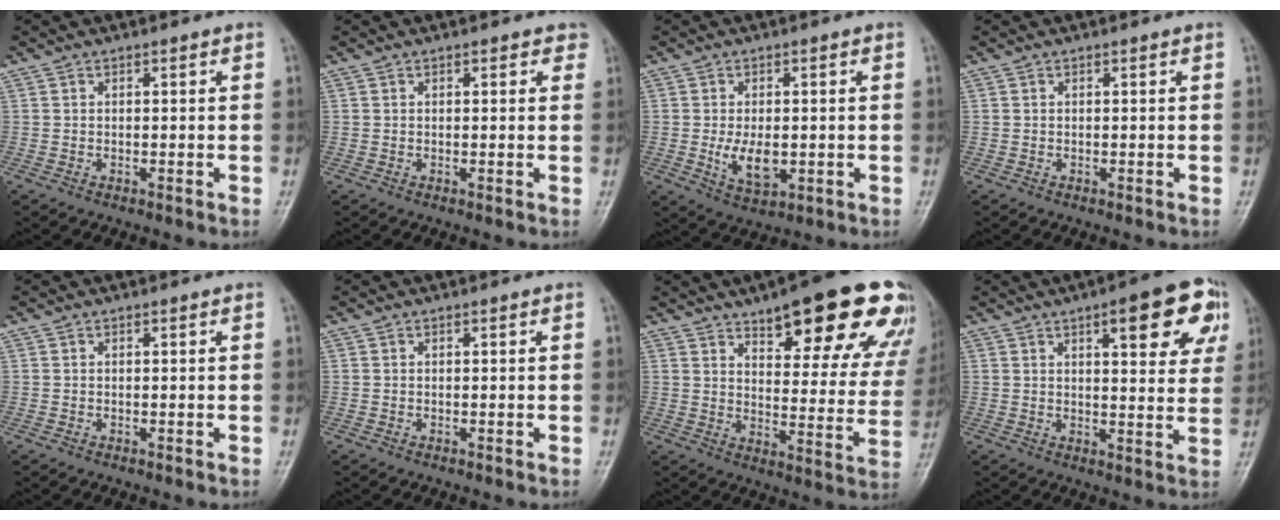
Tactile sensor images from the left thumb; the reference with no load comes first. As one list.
[{"total": 1.6, "force": [0.9, 1.0, 0.9], "torque": [0.008, 0.000, 0.005]}, {"total": 6.4, "force": [-0.8, 3.6, 5.2], "torque": [-0.082, -0.011, -0.008]}, {"total": 0.0}, {"total": 0.0}, {"total": 0.0}, {"total": 24.5, "force": [15.7, 7.9, 17.0], "torque": [-0.179, -0.054, 0.202]}, {"total": 13.6, "force": [6.2, 4.5, 11.3], "torque": [-0.104, -0.012, 0.072]}]